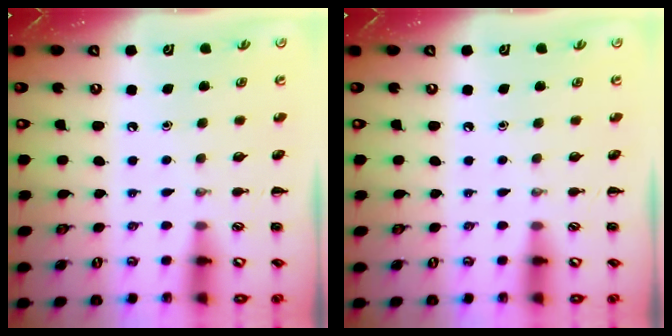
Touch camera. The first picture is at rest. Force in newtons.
{"total": 0.0}